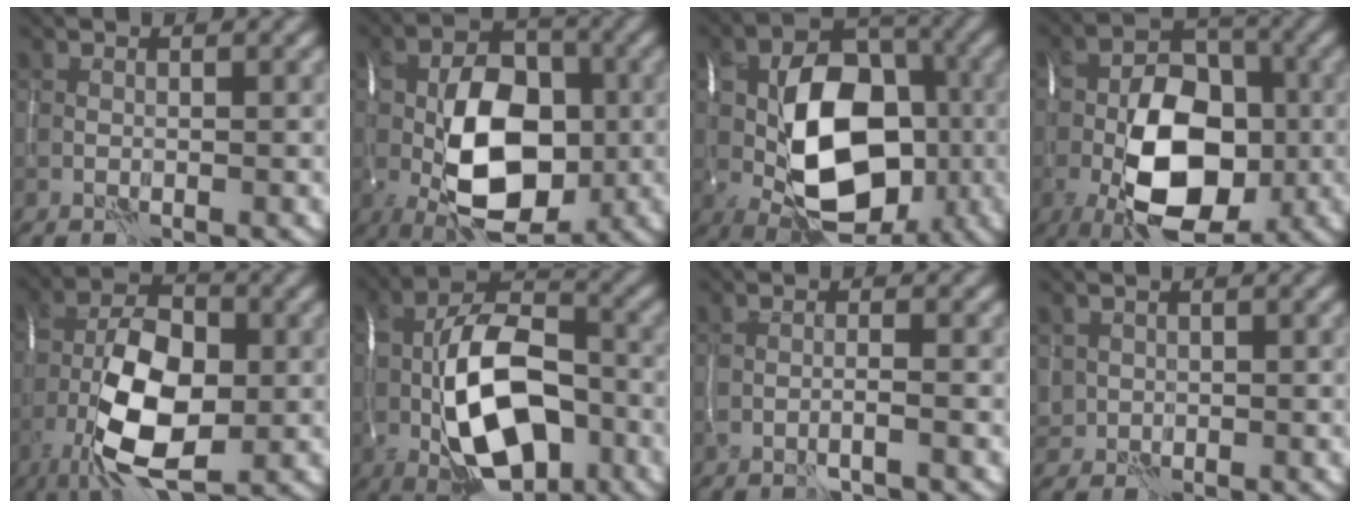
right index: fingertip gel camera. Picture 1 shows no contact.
{"total": 12.3, "force": [-2.0, 7.2, 9.8], "torque": [-0.147, 0.006, -0.044]}
{"total": 13.5, "force": [-1.9, 8.5, 10.3], "torque": [-0.152, 0.009, -0.043]}
{"total": 12.1, "force": [-3.4, 6.8, 9.4], "torque": [-0.148, 0.002, -0.067]}
{"total": 10.3, "force": [-2.8, 5.1, 8.6], "torque": [-0.159, 0.004, -0.056]}
{"total": 13.2, "force": [-3.0, 7.2, 10.7], "torque": [-0.181, 0.001, -0.064]}
{"total": 1.4, "force": [-0.7, 0.2, 1.2], "torque": [-0.019, -0.004, -0.017]}
{"total": 1.2, "force": [0.3, 1.1, 0.1], "torque": [0.000, -0.004, 0.008]}